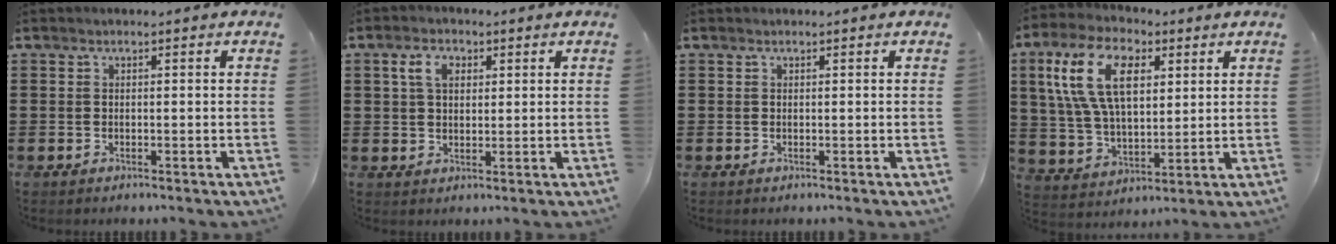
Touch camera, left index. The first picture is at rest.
{"total": 4.0, "force": [1.5, 2.6, 2.6], "torque": [-0.063, 0.013, 0.025]}
{"total": 0.0}
{"total": 13.4, "force": [5.4, 7.2, 9.9], "torque": [-0.224, 0.014, 0.098]}